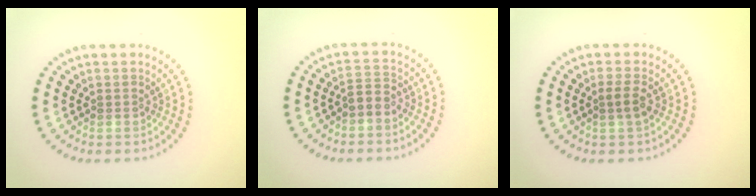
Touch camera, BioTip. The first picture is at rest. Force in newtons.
{"total": 1.6, "press": 1.2, "slide": 1.1}
{"total": 1.5, "press": 1.2, "slide": 0.9}